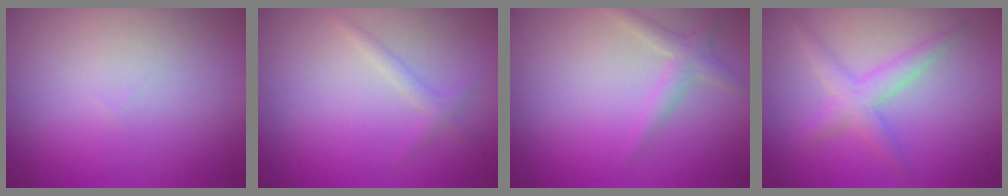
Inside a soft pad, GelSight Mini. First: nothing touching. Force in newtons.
{"total": 1.1, "press": 1.1, "slide": 0.0}
{"total": 1.7, "press": 1.7, "slide": 0.0}
{"total": 2.5, "press": 2.5, "slide": 0.1}